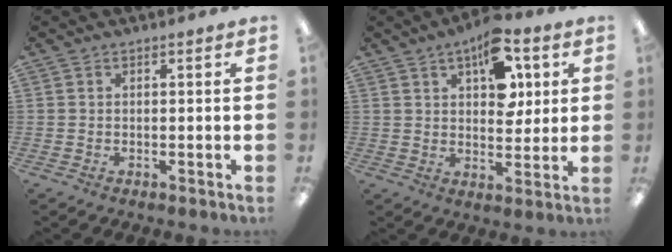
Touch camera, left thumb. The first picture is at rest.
{"total": 12.1, "force": [6.4, 6.6, 7.9], "torque": [-0.103, -0.022, 0.108]}